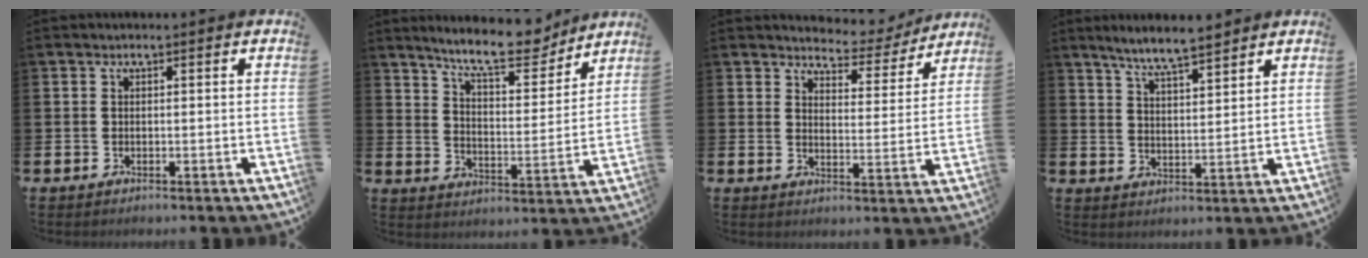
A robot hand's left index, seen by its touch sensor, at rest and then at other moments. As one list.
[{"total": 10.5, "force": [9.5, 2.2, 3.8], "torque": [-0.086, -0.055, 0.167]}, {"total": 4.7, "force": [4.4, 1.3, 0.3], "torque": [-0.014, -0.040, 0.071]}, {"total": 6.2, "force": [5.8, 0.3, 2.0], "torque": [-0.051, -0.027, 0.103]}]